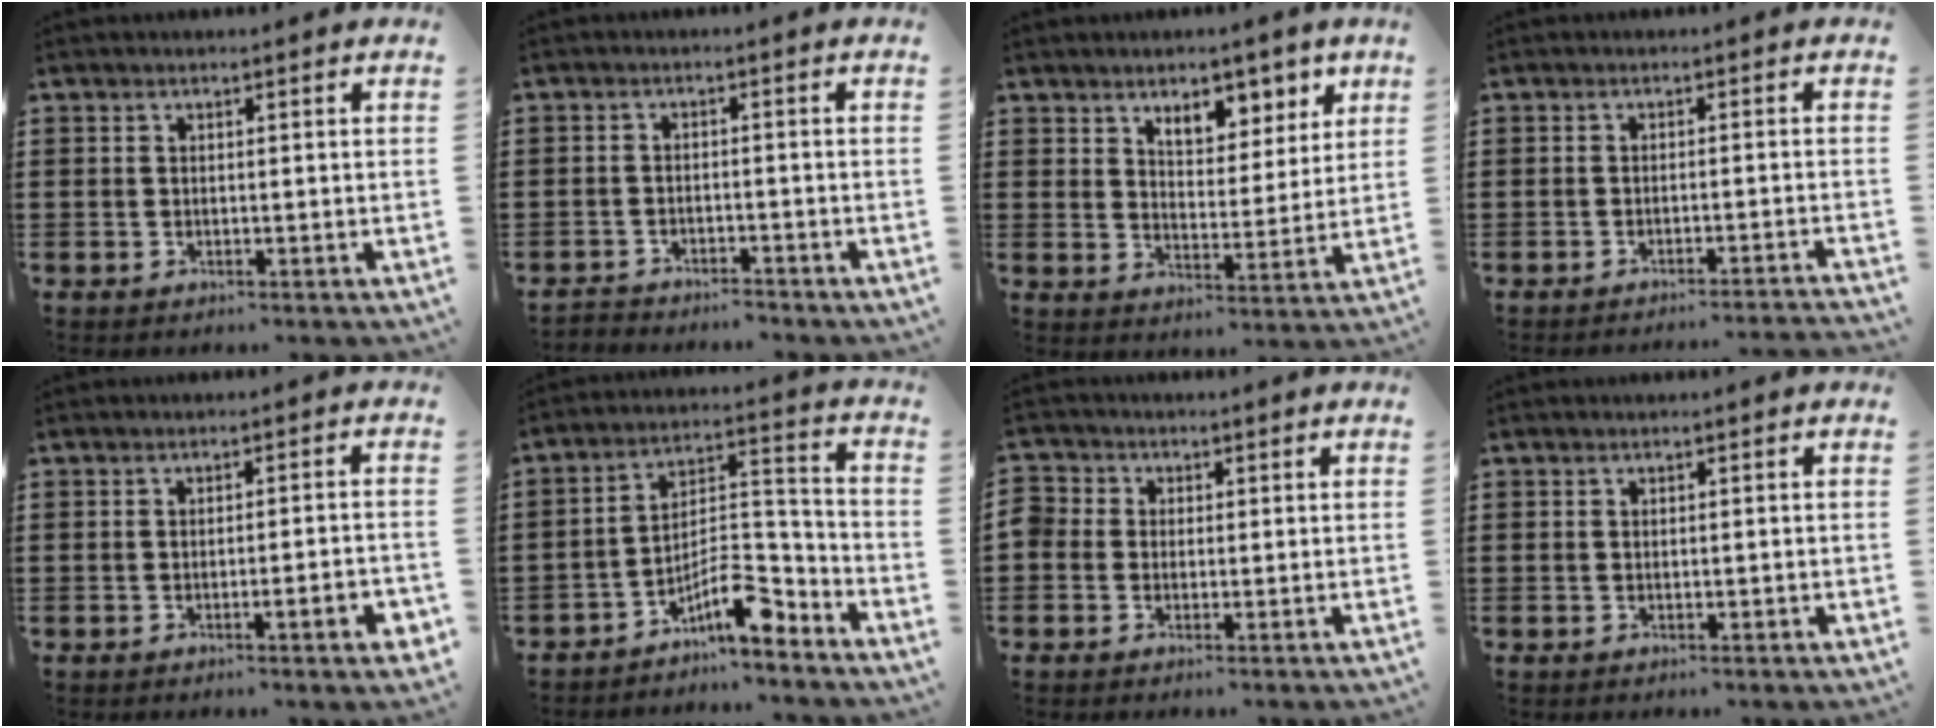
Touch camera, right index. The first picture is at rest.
{"total": 2.6, "force": [-2.6, 0.3, -0.4], "torque": [-0.001, 0.002, -0.059]}
{"total": 6.6, "force": [4.8, 3.6, 2.9], "torque": [-0.046, -0.017, 0.079]}
{"total": 1.9, "force": [-1.7, -0.5, 0.6], "torque": [-0.010, 0.000, -0.035]}
{"total": 3.2, "force": [-1.5, 0.0, 2.9], "torque": [-0.045, -0.007, -0.024]}
{"total": 8.6, "force": [-6.1, 2.6, 5.4], "torque": [-0.091, 0.005, -0.114]}
{"total": 2.0, "force": [-0.6, 1.9, 0.3], "torque": [-0.016, 0.008, -0.015]}
{"total": 0.0}